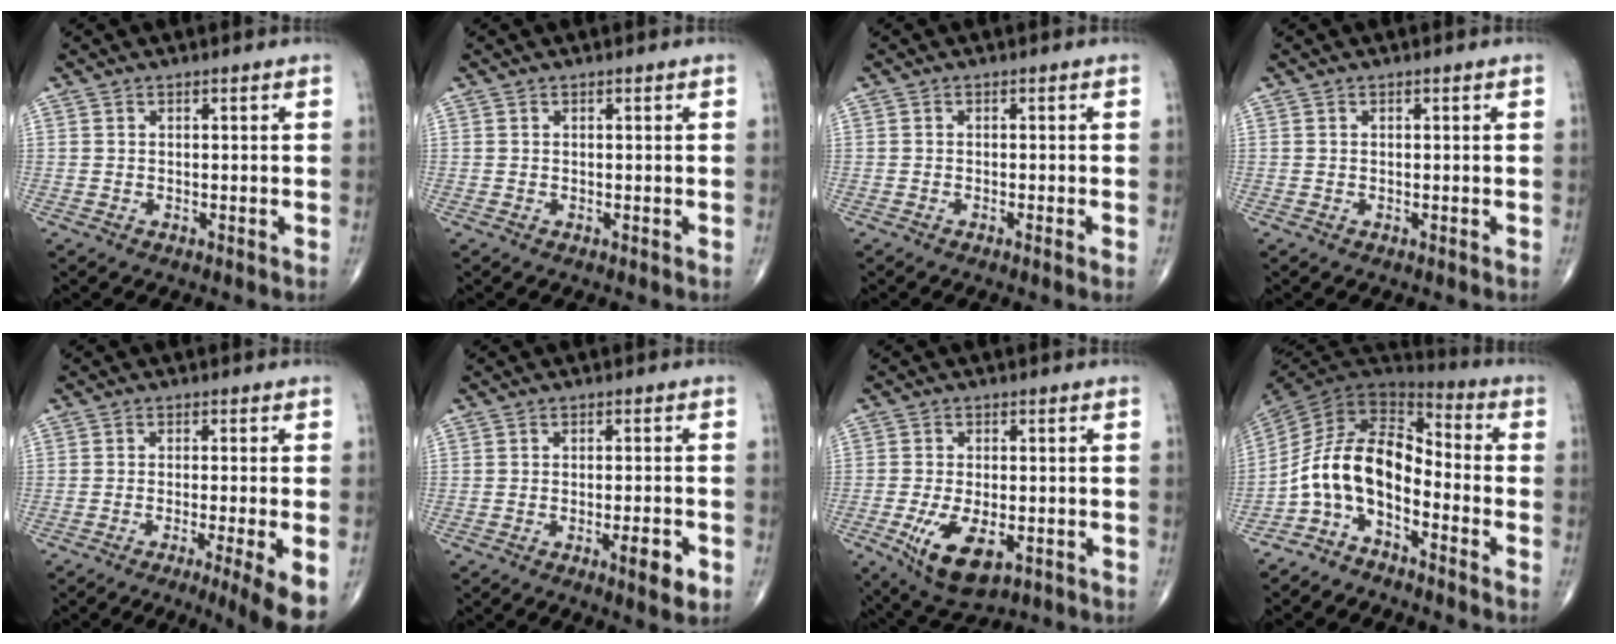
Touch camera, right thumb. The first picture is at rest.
{"total": 0.0}
{"total": 1.3, "force": [-0.6, -0.1, 1.2], "torque": [-0.027, -0.004, -0.011]}
{"total": 0.0}
{"total": 9.0, "force": [-4.4, 0.2, 7.9], "torque": [-0.117, -0.011, -0.067]}
{"total": 5.2, "force": [-2.3, 1.1, 4.6], "torque": [-0.065, 0.003, -0.032]}
{"total": 10.3, "force": [-3.6, 5.0, 8.2], "torque": [-0.146, -0.005, -0.051]}
{"total": 12.1, "force": [-5.3, 6.4, 8.8], "torque": [-0.148, 0.086, -0.114]}